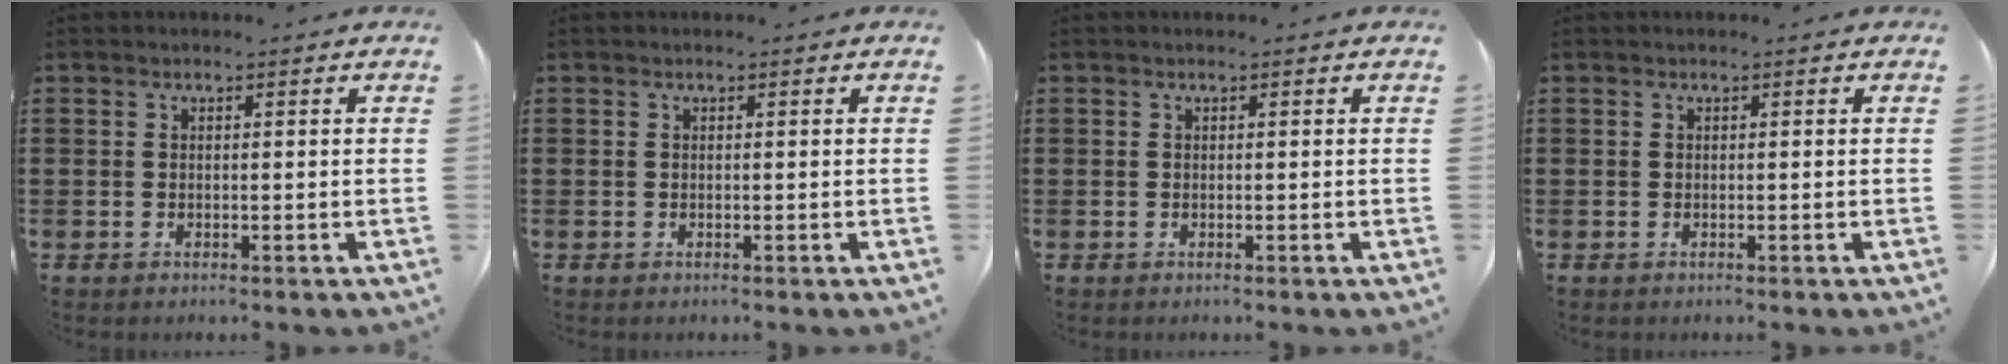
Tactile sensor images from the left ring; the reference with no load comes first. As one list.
[{"total": 0.0}, {"total": 0.0}, {"total": 0.0}]